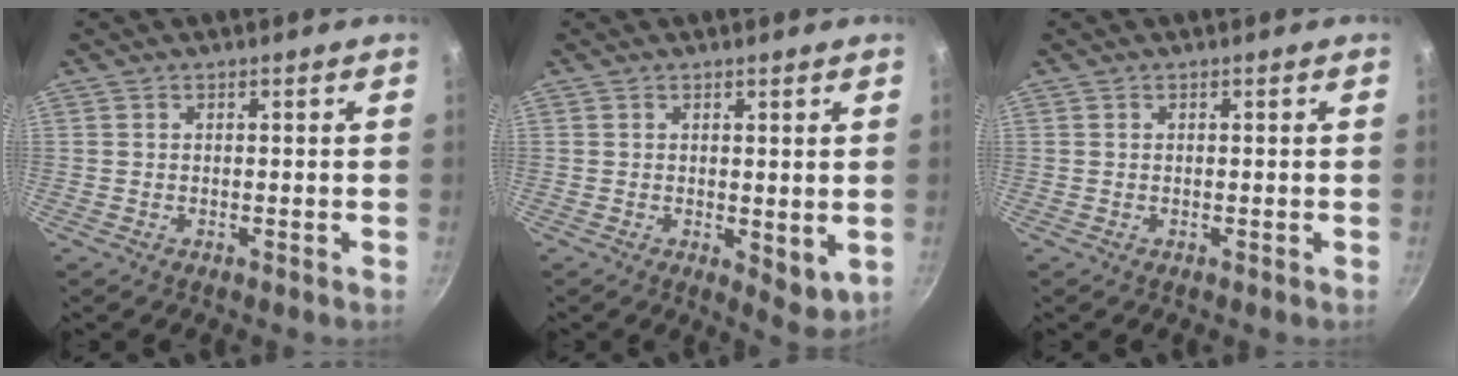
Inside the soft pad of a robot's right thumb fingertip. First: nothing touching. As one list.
[{"total": 4.6, "force": [0.0, 2.0, 4.2], "torque": [-0.051, -0.015, 0.007]}, {"total": 0.0}]